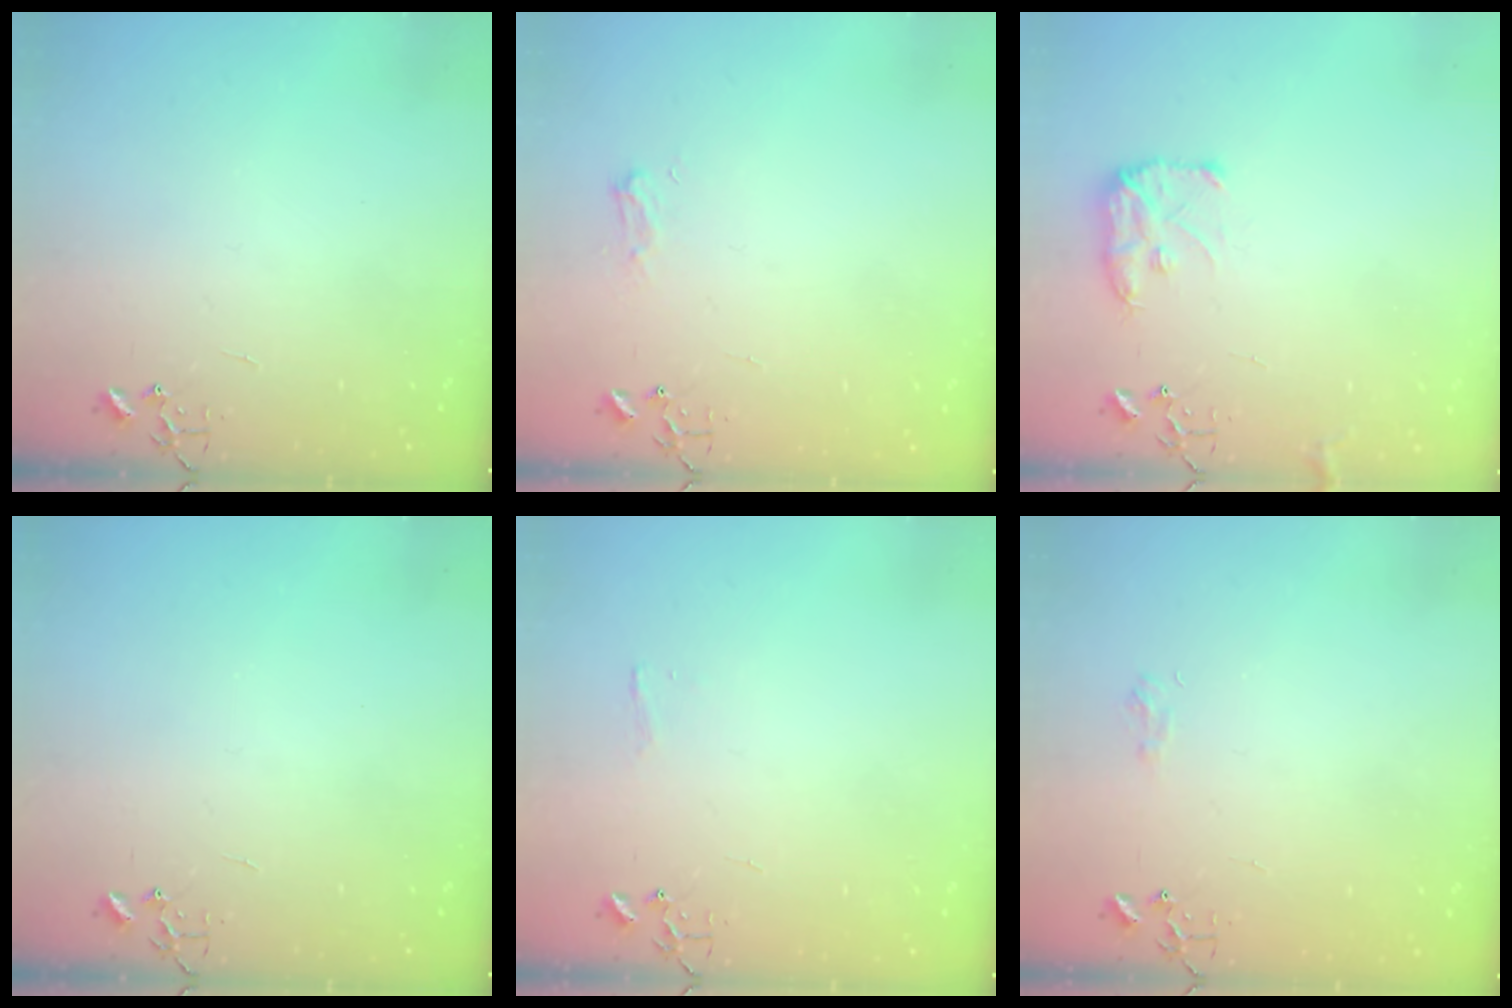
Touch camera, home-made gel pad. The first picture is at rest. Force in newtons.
{"total": 6.6, "press": 6.6, "slide": 0.5}
{"total": 8.9, "press": 8.8, "slide": 0.6}
{"total": 0.0}
{"total": 3.4, "press": 3.4, "slide": 0.4}
{"total": 6.1, "press": 6.1, "slide": 0.8}